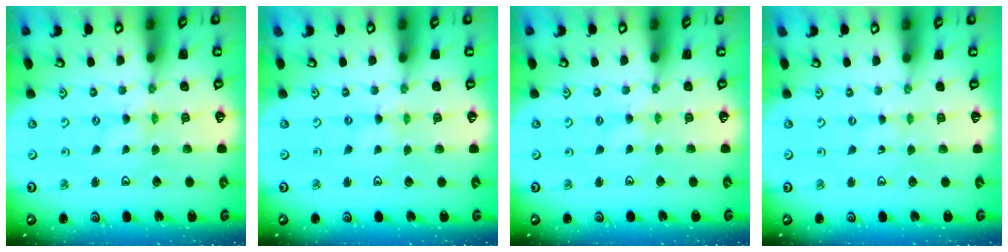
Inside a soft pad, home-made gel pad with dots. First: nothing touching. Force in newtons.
{"total": 0.0}
{"total": 0.9, "press": 0.8, "slide": 0.2}
{"total": 0.0}